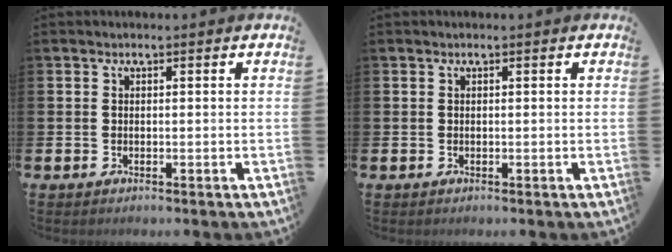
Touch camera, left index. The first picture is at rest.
{"total": 0.0}